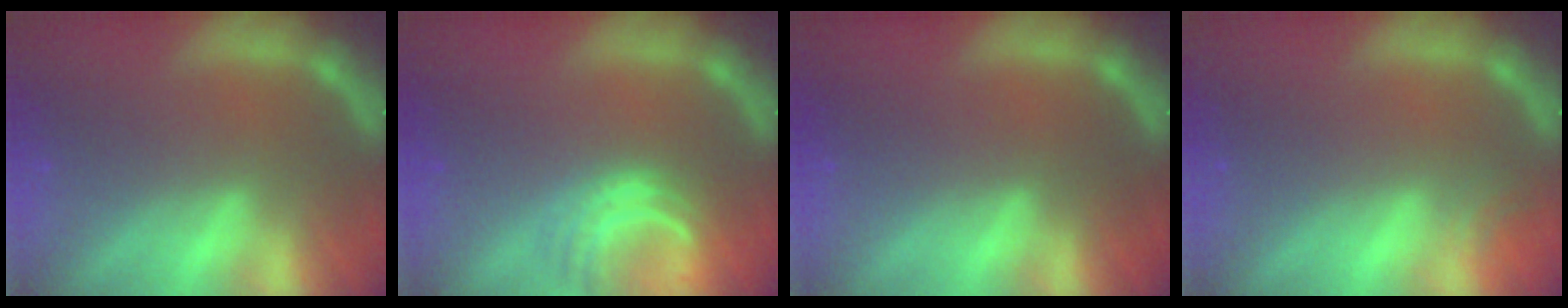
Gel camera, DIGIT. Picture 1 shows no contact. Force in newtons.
{"total": 4.0}
{"total": 0.0}
{"total": 0.9}